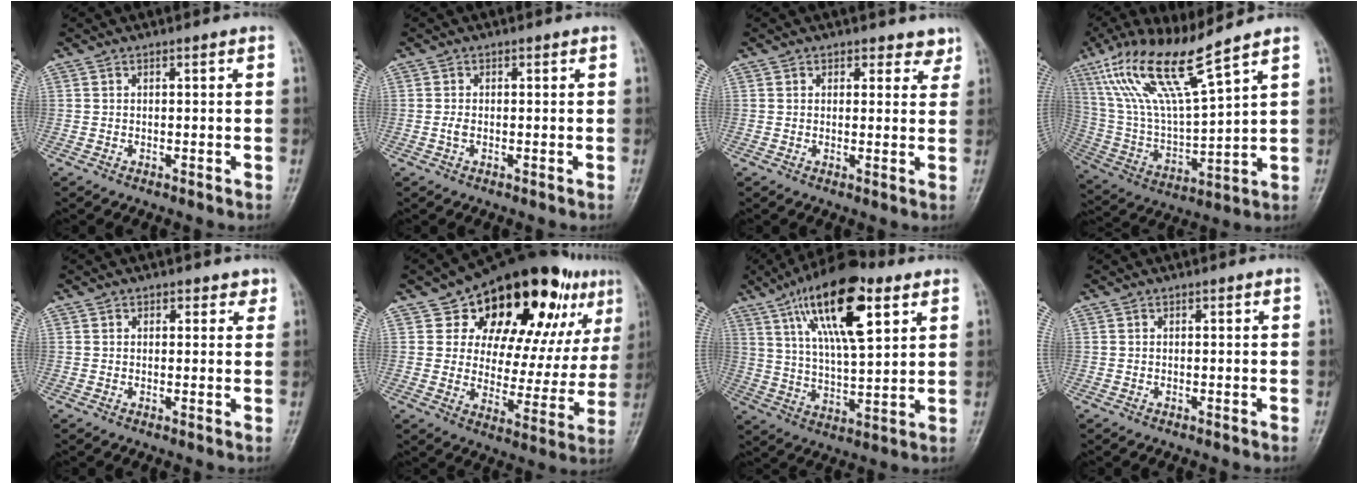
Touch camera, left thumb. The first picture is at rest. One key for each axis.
{"total": 1.2, "fx": -0.2, "fy": 0.7, "fz": 0.9, "tx": -0.020, "ty": -0.001, "tz": -0.006}
{"total": 3.5, "fx": 2.5, "fy": 2.4, "fz": 0.4, "tx": 0.030, "ty": -0.014, "tz": 0.023}
{"total": 17.8, "fx": 11.2, "fy": 2.9, "fz": 13.4, "tx": -0.261, "ty": -0.045, "tz": 0.228}
{"total": 2.3, "fx": 1.5, "fy": 1.7, "fz": 0.5, "tx": 0.022, "ty": -0.005, "tz": 0.012}
{"total": 26.2, "fx": 14.1, "fy": 13.0, "fz": 17.9, "tx": -0.206, "ty": -0.023, "tz": 0.209}
{"total": 17.3, "fx": 8.1, "fy": 6.1, "fz": 14.1, "tx": -0.222, "ty": -0.015, "tz": 0.137}
{"total": 0.0}